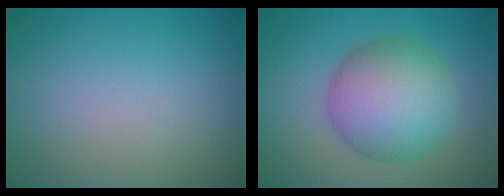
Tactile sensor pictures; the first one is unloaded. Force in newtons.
{"total": 8.5, "press": 8.5, "slide": 0.2}